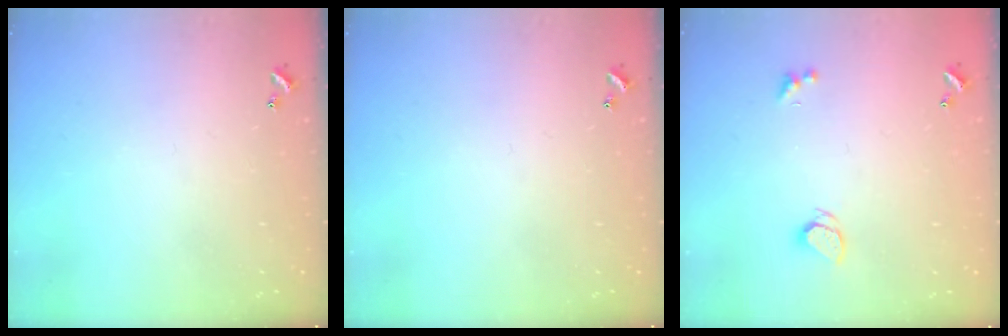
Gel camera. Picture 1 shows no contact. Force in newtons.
{"total": 0.0}
{"total": 1.9, "press": 1.8, "slide": 0.4}